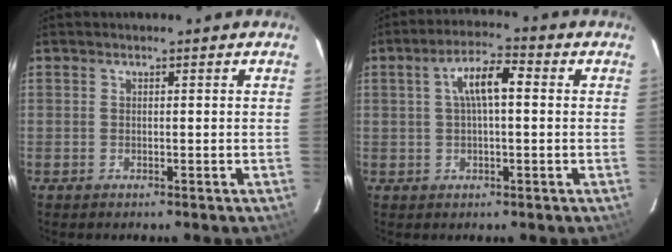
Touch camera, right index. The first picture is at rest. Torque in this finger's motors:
{"motor_torque": [0.28, -0.08, 0.46, 0.13]}